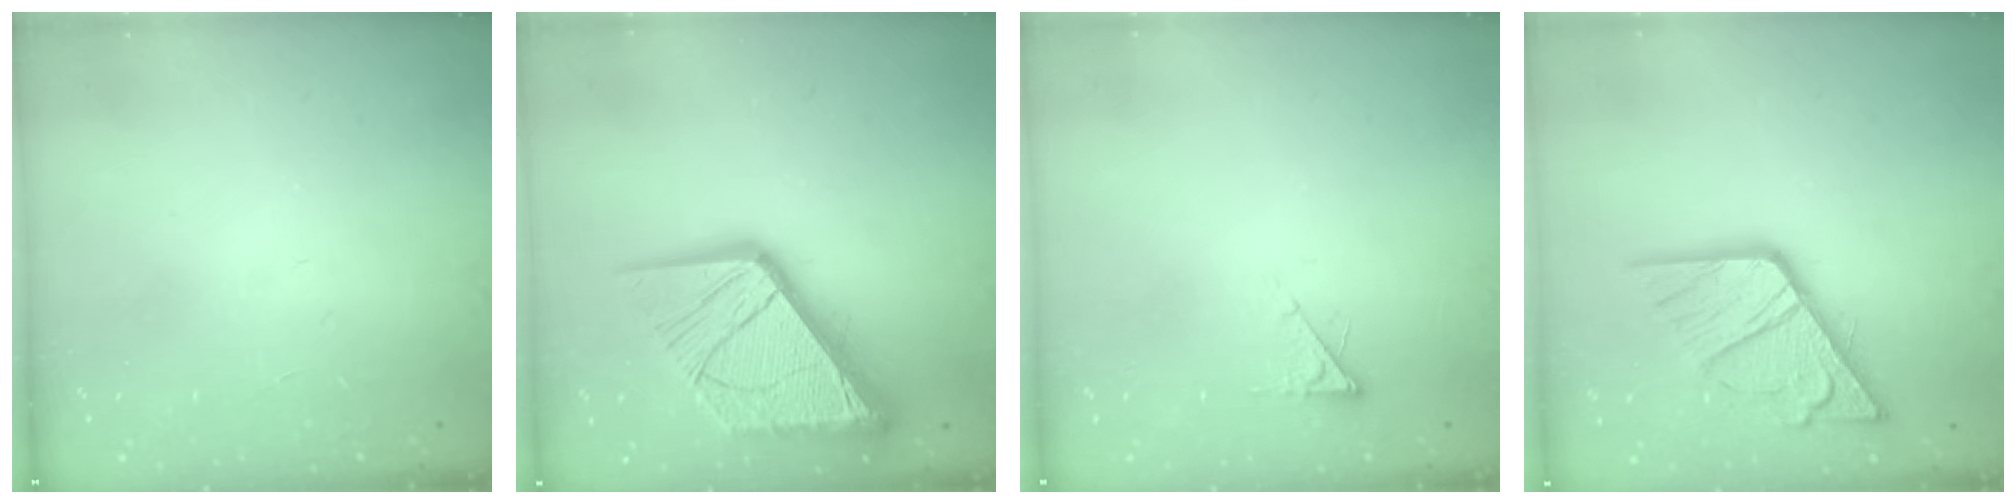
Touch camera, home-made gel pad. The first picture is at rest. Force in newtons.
{"total": 24.9, "press": 24.8, "slide": 2.8}
{"total": 2.6, "press": 2.6, "slide": 0.4}
{"total": 17.9, "press": 17.8, "slide": 2.0}